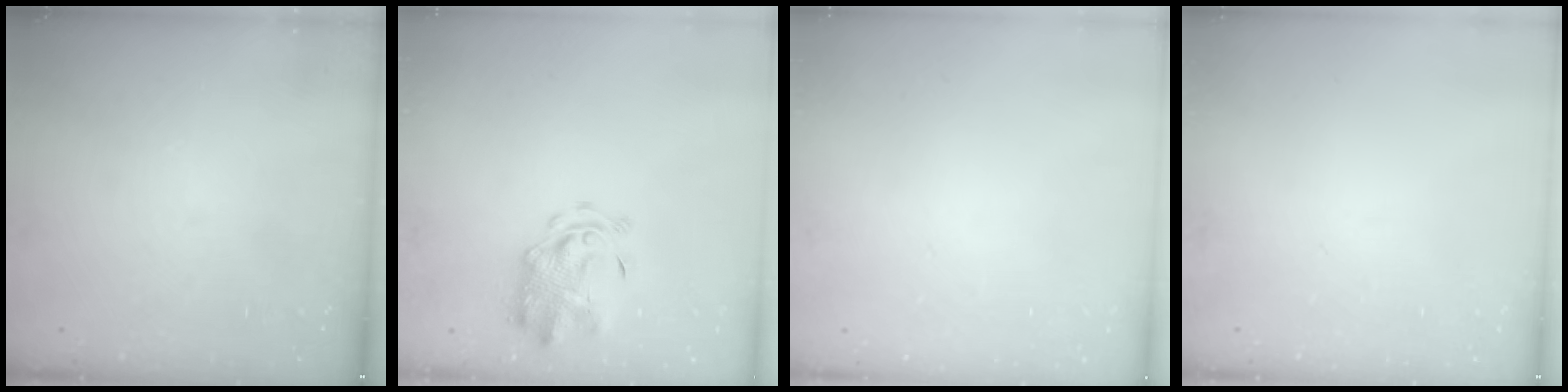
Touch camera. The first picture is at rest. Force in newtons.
{"total": 3.9, "press": 3.7, "slide": 1.2}
{"total": 1.8, "press": 1.8, "slide": 0.2}
{"total": 0.0}